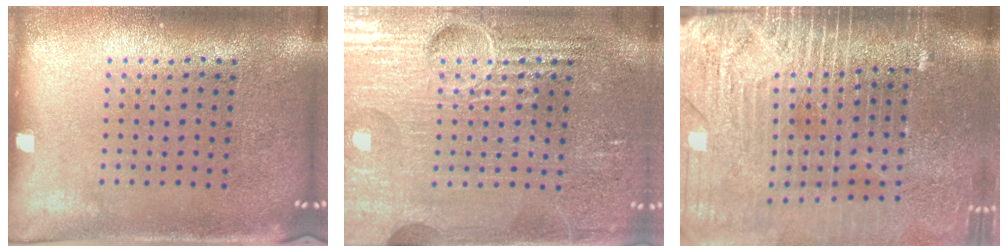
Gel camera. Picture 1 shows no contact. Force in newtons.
{"total": 7.1, "press": 7.1, "slide": 0.9}
{"total": 4.5, "press": 3.9, "slide": 2.3}